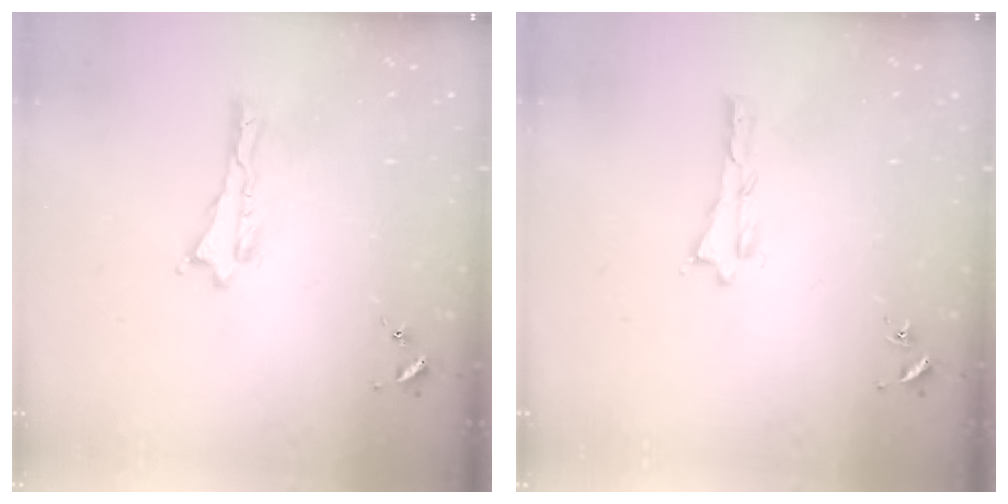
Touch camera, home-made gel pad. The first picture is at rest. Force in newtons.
{"total": 0.0}